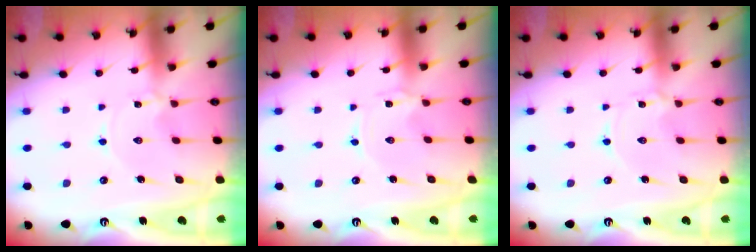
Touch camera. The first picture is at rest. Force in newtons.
{"total": 0.0}
{"total": 1.2, "press": 1.2, "slide": 0.3}